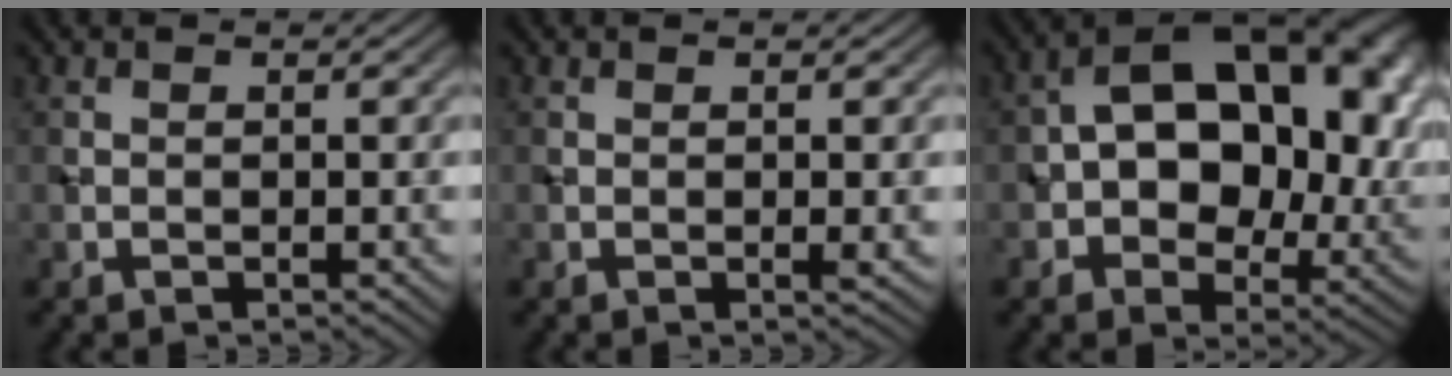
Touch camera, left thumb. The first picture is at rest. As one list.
[{"total": 0.9, "force": [0.0, 0.0, 0.9], "torque": [-0.017, -0.001, -0.001]}, {"total": 17.6, "force": [2.6, 11.3, 13.3], "torque": [-0.161, 0.013, 0.034]}]